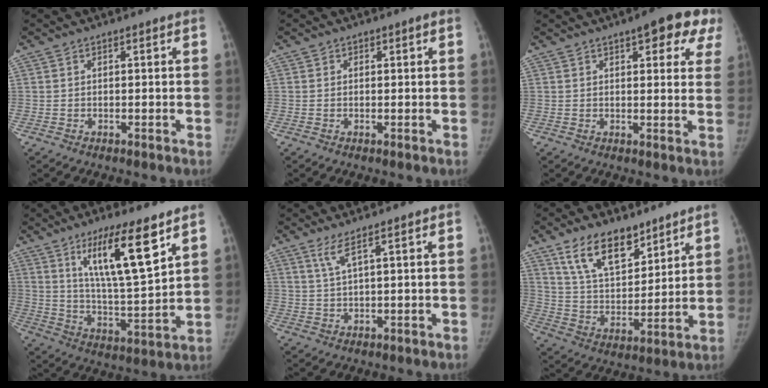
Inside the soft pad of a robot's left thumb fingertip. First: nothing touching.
{"total": 0.8, "force": [0.3, 0.6, 0.4], "torque": [0.004, 0.001, 0.002]}
{"total": 11.9, "force": [6.6, 4.0, 9.1], "torque": [-0.072, -0.017, 0.070]}
{"total": 15.9, "force": [8.8, 2.9, 13.0], "torque": [-0.210, -0.055, 0.163]}
{"total": 2.9, "force": [1.8, -0.4, 2.3], "torque": [-0.060, -0.011, 0.048]}
{"total": 13.9, "force": [9.5, 6.7, 7.6], "torque": [-0.098, -0.059, 0.181]}